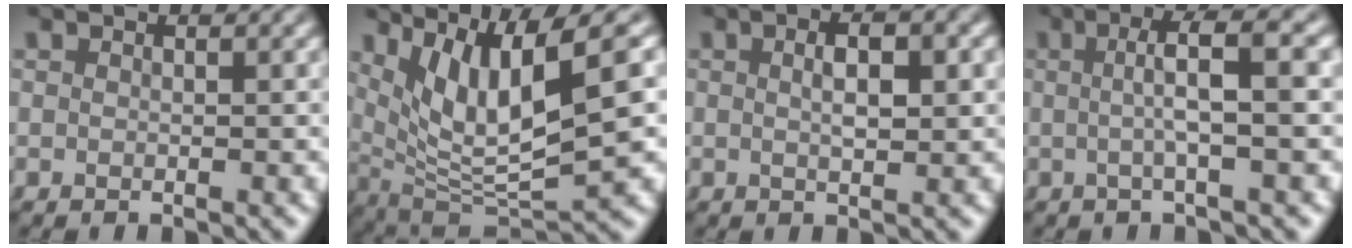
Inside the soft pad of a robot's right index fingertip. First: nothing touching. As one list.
[{"total": 11.5, "force": [2.2, 6.6, 9.2], "torque": [-0.155, -0.005, 0.038]}, {"total": 3.3, "force": [0.4, 1.2, 3.0], "torque": [-0.039, 0.006, 0.003]}, {"total": 3.9, "force": [0.3, -0.2, 3.8], "torque": [-0.061, 0.016, 0.000]}]